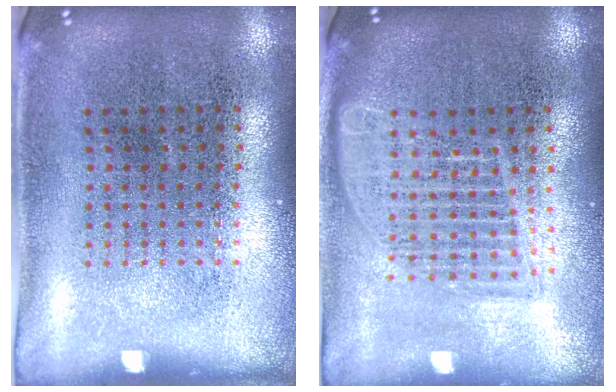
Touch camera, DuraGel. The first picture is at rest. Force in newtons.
{"total": 1.6, "press": 1.4, "slide": 0.8}